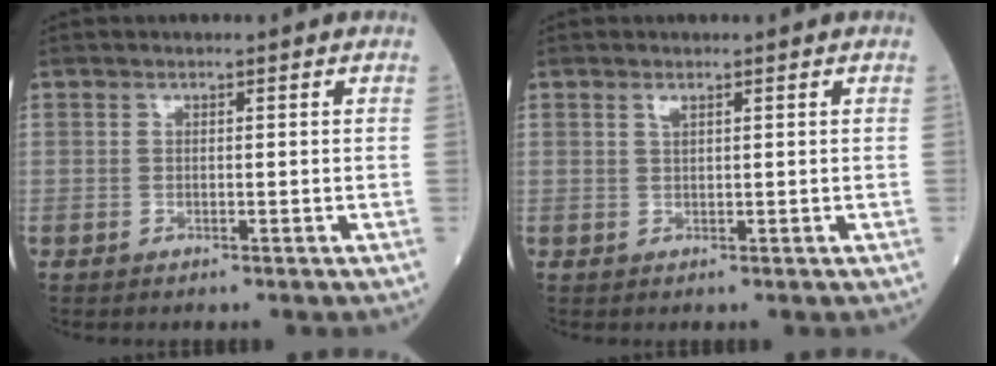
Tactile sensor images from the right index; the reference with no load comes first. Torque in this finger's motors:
{"motor_torque": [-0.06, 0.02, -0.02, 0.02]}